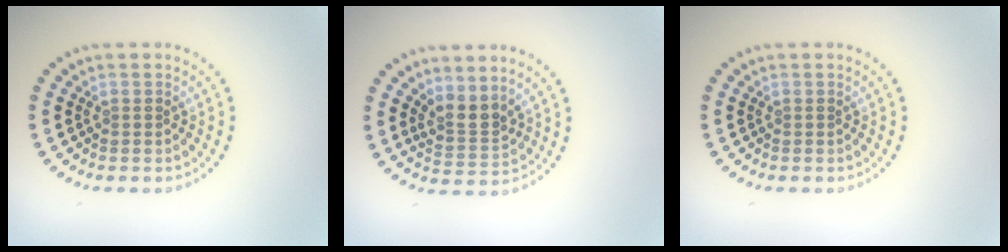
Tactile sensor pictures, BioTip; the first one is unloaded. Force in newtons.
{"total": 2.6, "press": 1.9, "slide": 1.7}
{"total": 0.0}